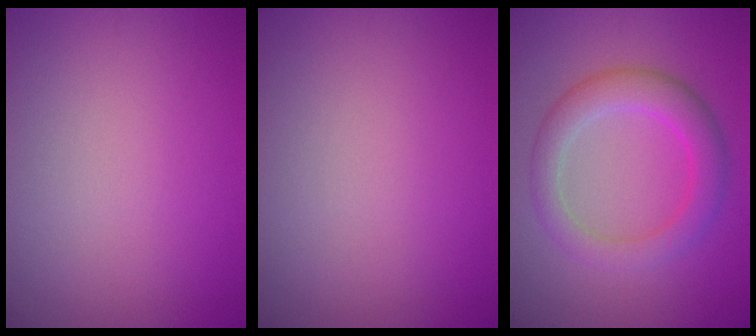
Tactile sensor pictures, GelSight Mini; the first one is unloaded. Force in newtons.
{"total": 0.0}
{"total": 4.3, "press": 4.3, "slide": 0.1}